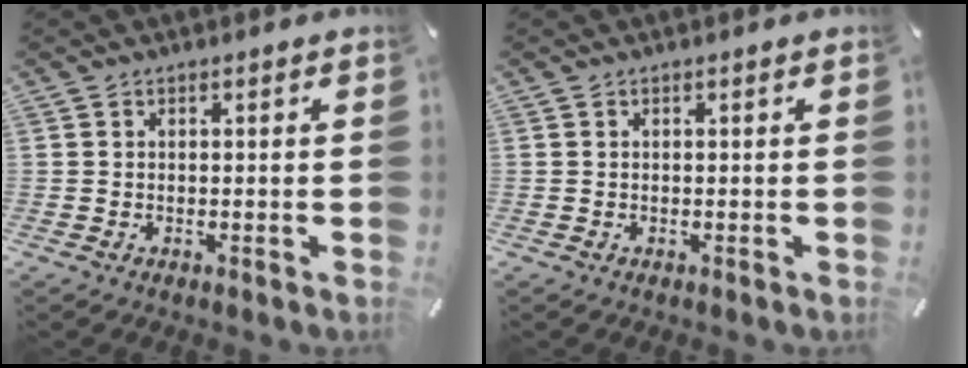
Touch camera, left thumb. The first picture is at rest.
{"total": 0.0}